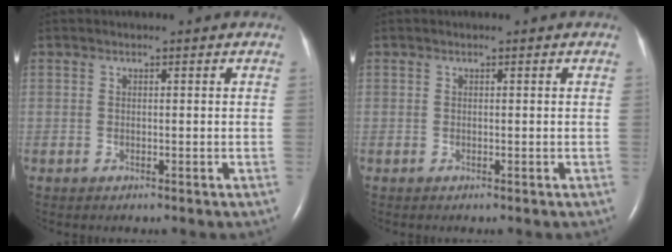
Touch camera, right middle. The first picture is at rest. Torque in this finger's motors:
{"motor_torque": [-0.01, 0.01, 0.00, 0.00]}